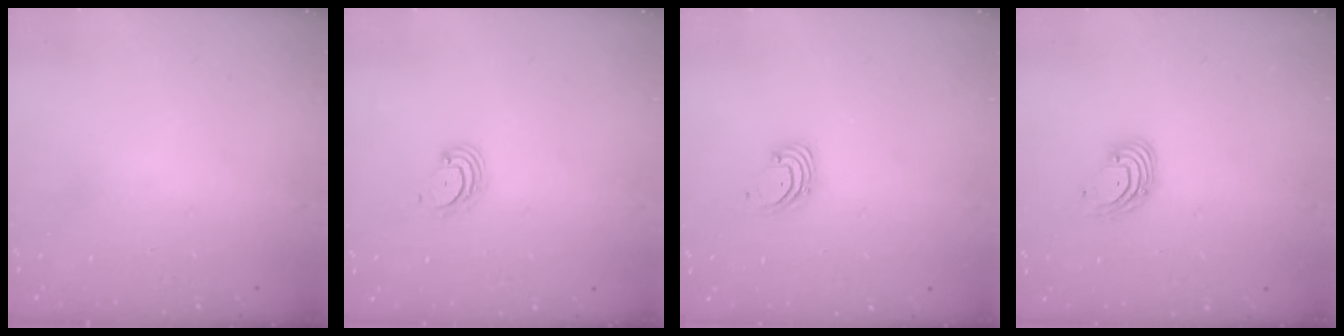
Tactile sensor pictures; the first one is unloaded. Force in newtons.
{"total": 3.2, "press": 3.1, "slide": 0.4}
{"total": 1.6, "press": 1.6, "slide": 0.1}
{"total": 3.9, "press": 3.9, "slide": 0.6}